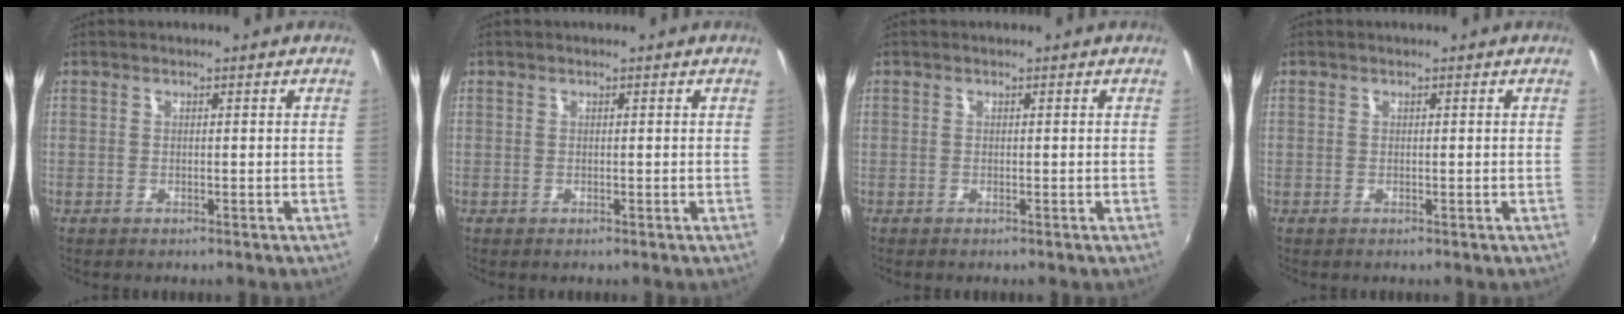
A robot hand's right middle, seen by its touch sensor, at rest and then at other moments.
{"total": 0.0}
{"total": 0.0}
{"total": 0.0}